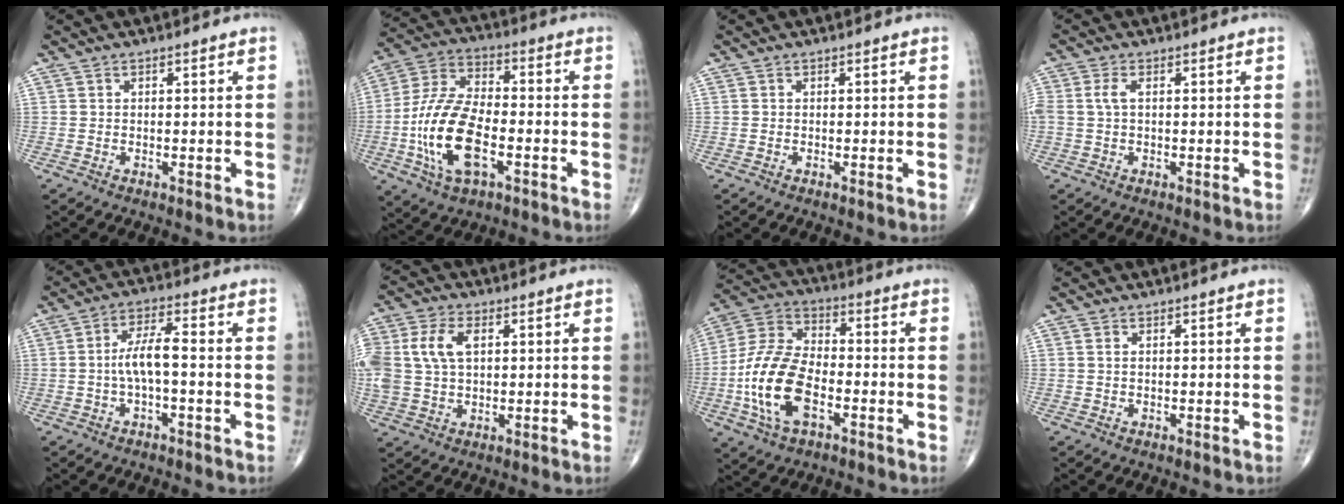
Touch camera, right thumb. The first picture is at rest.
{"total": 16.8, "force": [-4.6, 8.2, 13.9], "torque": [-0.282, 0.022, -0.086]}
{"total": 0.0}
{"total": 2.7, "force": [0.4, 1.4, 2.3], "torque": [-0.067, 0.010, 0.007]}
{"total": 6.0, "force": [-0.9, 1.8, 5.6], "torque": [-0.113, 0.023, -0.020]}
{"total": 12.6, "force": [2.7, 8.1, 9.2], "torque": [-0.226, 0.006, 0.052]}
{"total": 15.9, "force": [-4.6, 8.7, 12.5], "torque": [-0.256, 0.025, -0.091]}
{"total": 0.5, "force": [0.2, 0.2, 0.5], "torque": [-0.011, 0.005, 0.005]}